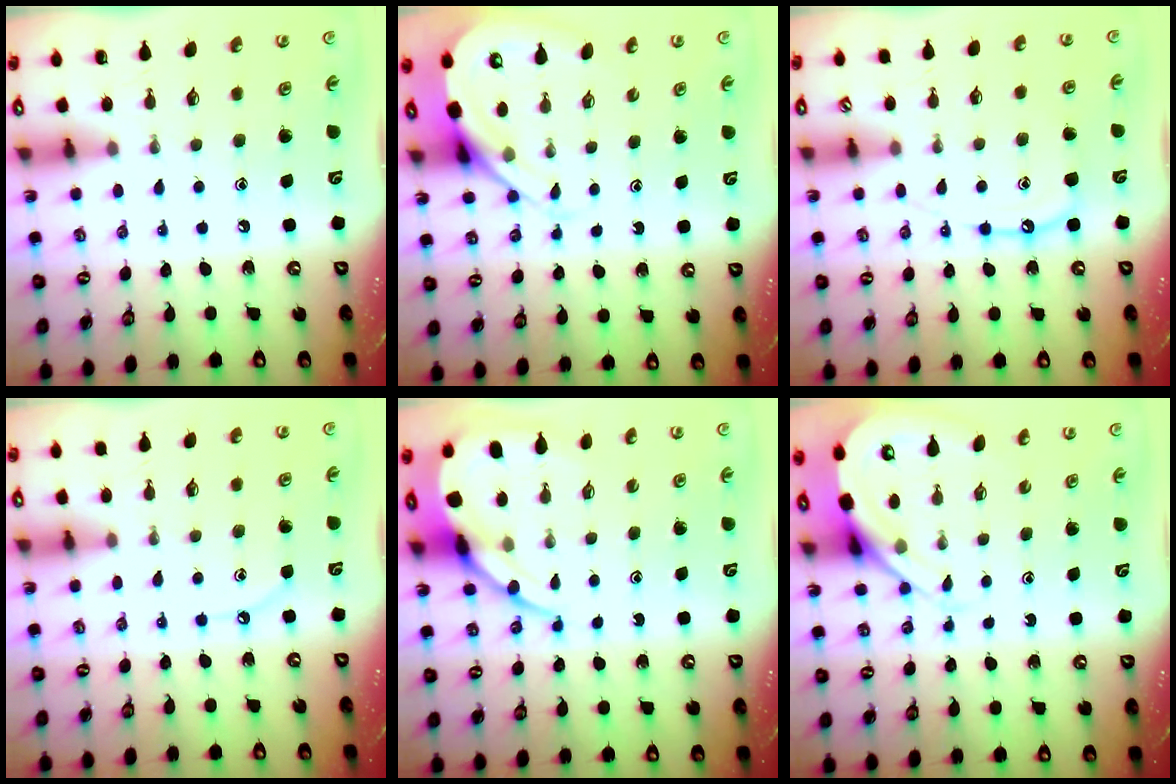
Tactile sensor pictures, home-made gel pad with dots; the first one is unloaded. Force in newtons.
{"total": 7.3, "press": 7.2, "slide": 0.9}
{"total": 9.2, "press": 9.2, "slide": 0.8}
{"total": 5.4, "press": 5.4, "slide": 0.5}
{"total": 10.6, "press": 10.5, "slide": 1.1}
{"total": 7.3, "press": 7.2, "slide": 0.9}